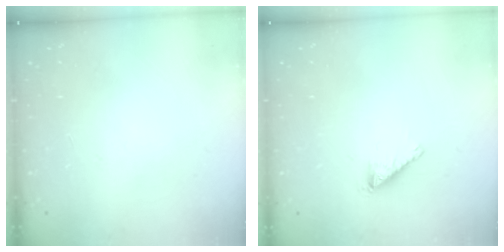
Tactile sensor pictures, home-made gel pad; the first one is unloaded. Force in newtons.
{"total": 1.7, "press": 1.7, "slide": 0.2}